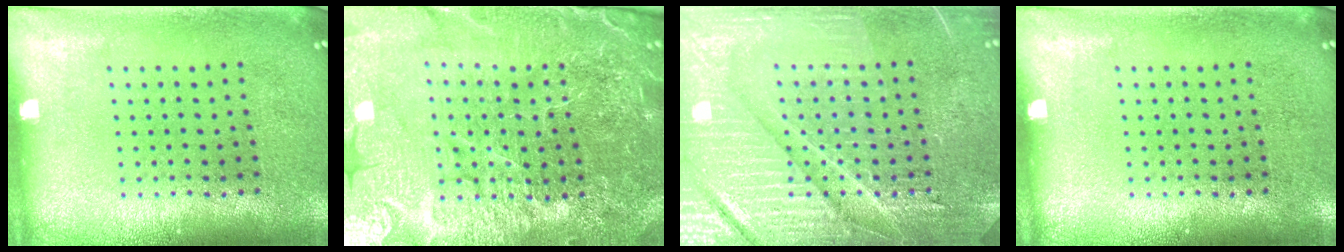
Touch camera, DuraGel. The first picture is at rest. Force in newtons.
{"total": 6.0, "press": 5.3, "slide": 2.7}
{"total": 4.5, "press": 4.5, "slide": 0.6}
{"total": 0.0}